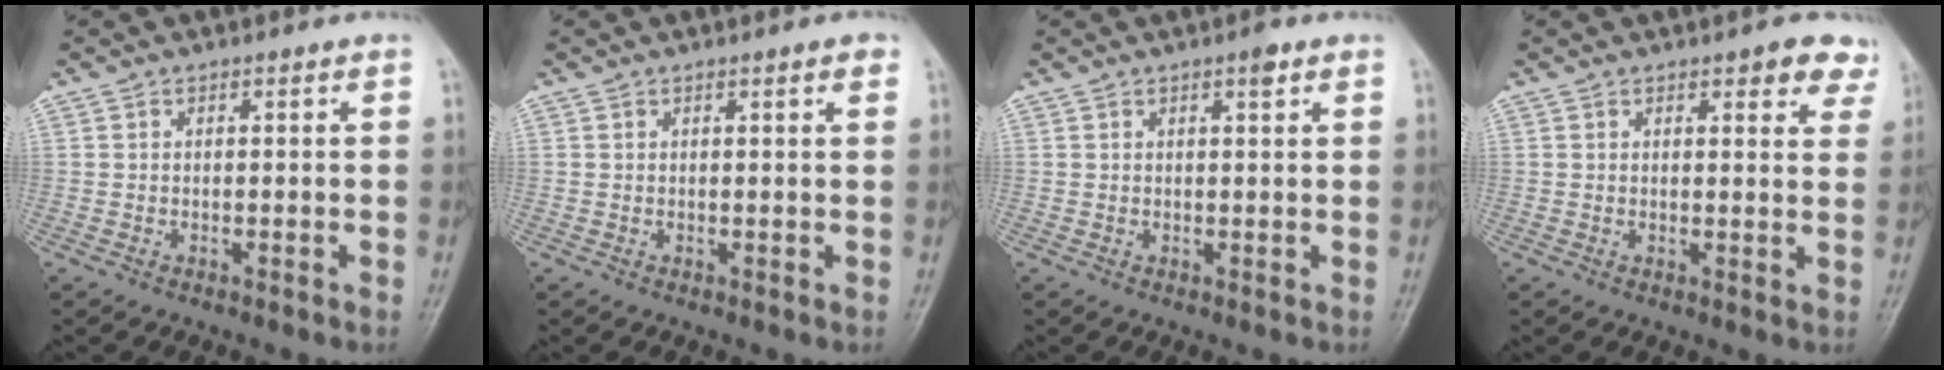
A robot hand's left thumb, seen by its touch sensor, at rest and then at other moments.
{"total": 1.6, "force": [0.9, 0.2, 1.3], "torque": [-0.019, -0.002, 0.010]}
{"total": 1.8, "force": [1.1, 0.4, 1.4], "torque": [-0.019, -0.003, 0.015]}
{"total": 5.9, "force": [3.8, 2.4, 3.8], "torque": [-0.013, -0.013, 0.036]}